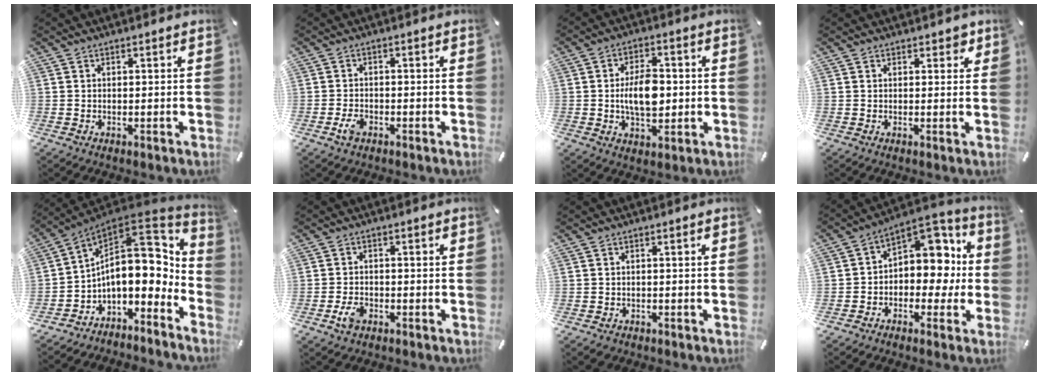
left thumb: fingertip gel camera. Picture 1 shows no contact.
{"total": 2.9, "force": [-1.6, 1.7, 1.8], "torque": [-0.046, 0.001, -0.032]}
{"total": 9.6, "force": [-0.3, 5.7, 7.6], "torque": [-0.132, 0.001, -0.010]}
{"total": 1.9, "force": [1.2, 1.3, 0.8], "torque": [-0.001, -0.002, 0.018]}
{"total": 16.4, "force": [2.7, 10.8, 12.0], "torque": [-0.167, -0.045, 0.048]}
{"total": 3.8, "force": [-1.9, 2.3, 2.3], "torque": [-0.060, 0.001, -0.038]}
{"total": 1.1, "force": [-0.7, 0.8, 0.2], "torque": [-0.002, 0.004, -0.018]}
{"total": 9.4, "force": [1.7, 8.0, 4.7], "torque": [-0.052, -0.026, 0.033]}